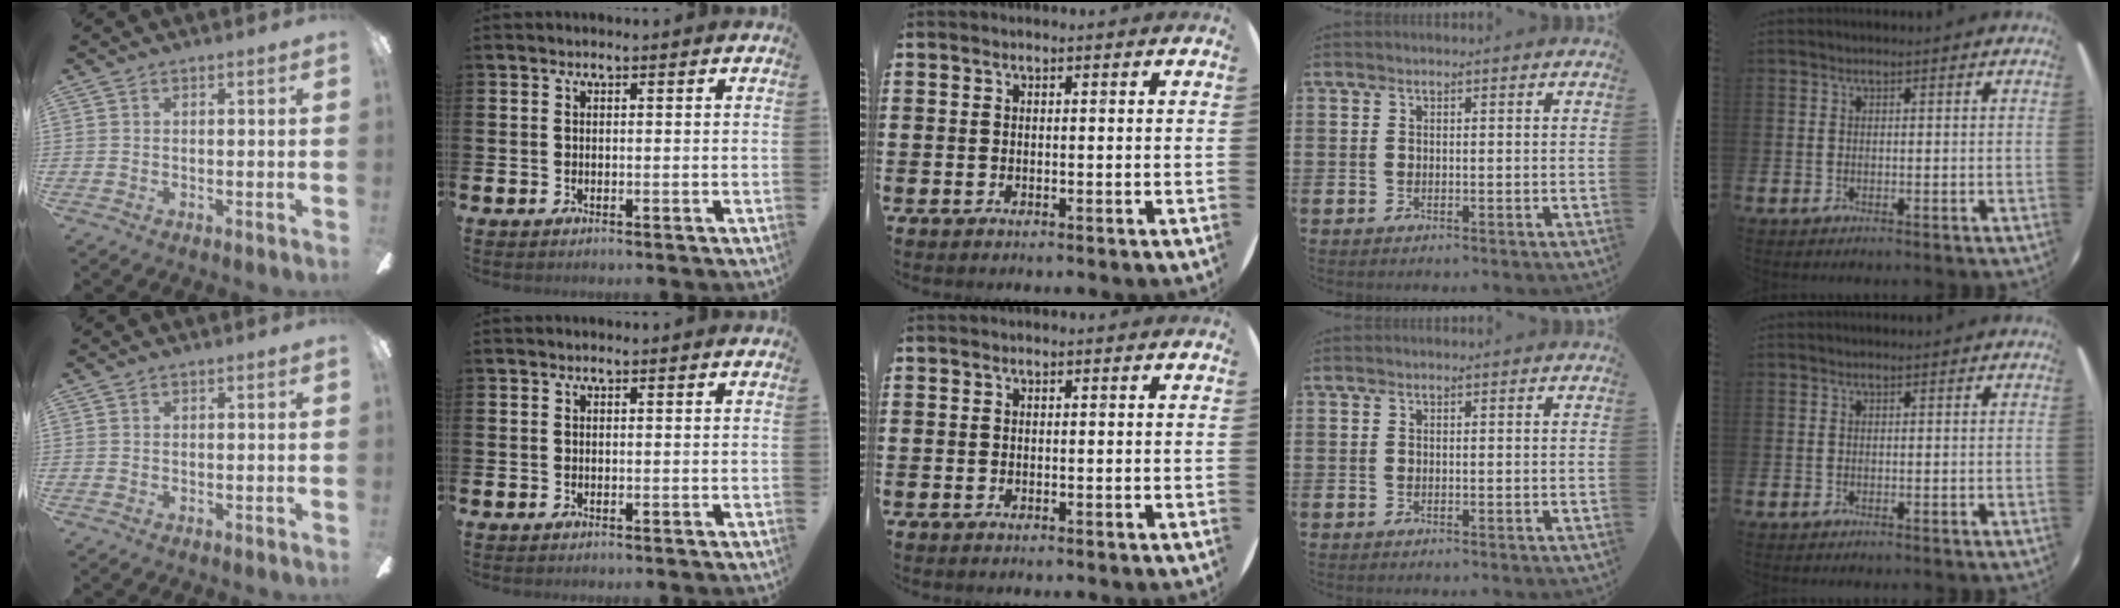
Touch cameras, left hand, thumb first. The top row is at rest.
{}